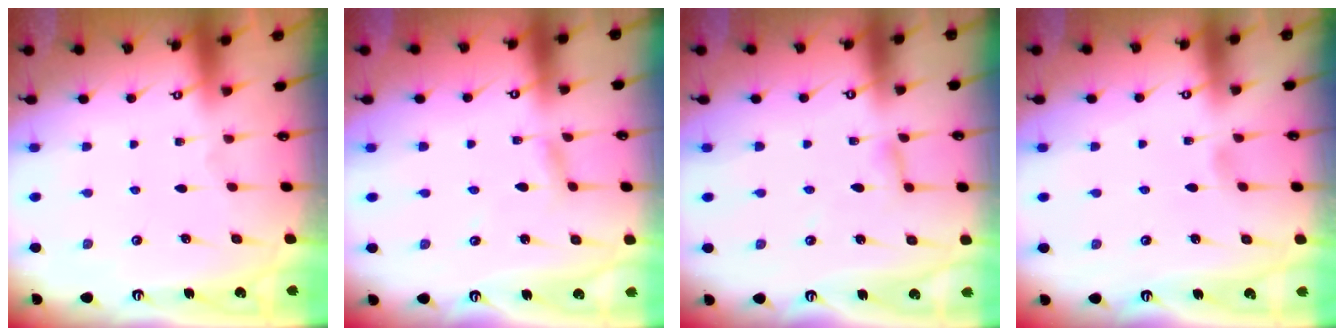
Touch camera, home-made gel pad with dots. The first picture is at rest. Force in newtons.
{"total": 2.9, "press": 2.9, "slide": 0.1}
{"total": 2.6, "press": 2.6, "slide": 0.3}
{"total": 3.2, "press": 3.2, "slide": 0.4}